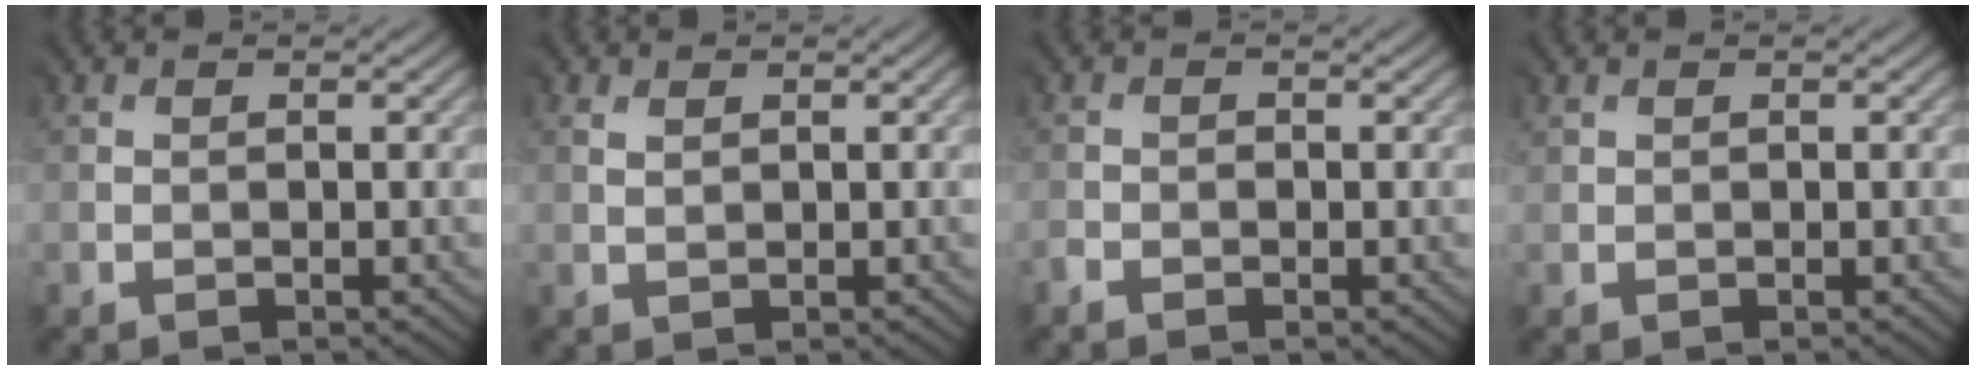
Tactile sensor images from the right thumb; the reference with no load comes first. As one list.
[{"total": 0.9, "force": [0.8, 0.2, 0.4], "torque": [-0.017, 0.002, 0.015]}, {"total": 0.8, "force": [-0.8, 0.1, -0.1], "torque": [-0.006, -0.004, -0.018]}, {"total": 1.1, "force": [0.7, 0.4, 0.8], "torque": [-0.012, 0.003, 0.011]}]